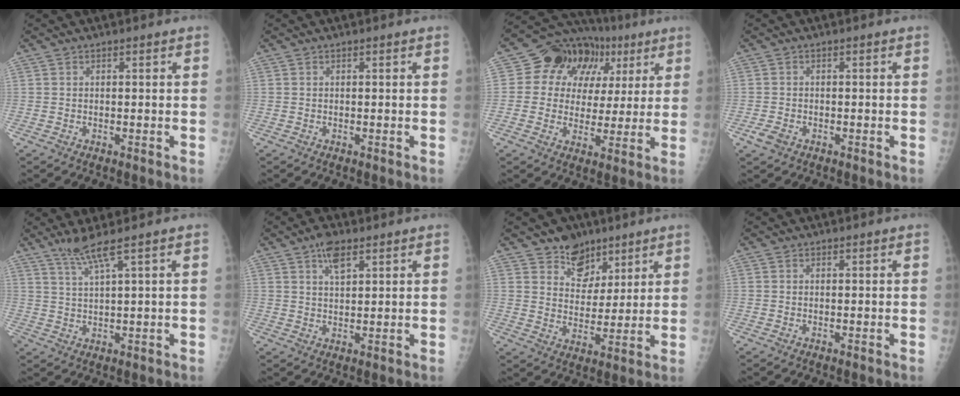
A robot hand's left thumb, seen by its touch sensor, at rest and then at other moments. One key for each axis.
{"total": 0.0}
{"total": 16.3, "fx": 5.5, "fy": 12.8, "fz": 8.4, "tx": -0.066, "ty": 0.024, "tz": 0.085}
{"total": 2.4, "fx": -1.2, "fy": 1.6, "fz": 1.3, "tx": -0.025, "ty": 0.000, "tz": -0.022}
{"total": 4.3, "fx": 3.0, "fy": -0.7, "fz": 2.9, "tx": -0.064, "ty": -0.014, "tz": 0.068}
{"total": 4.7, "fx": 2.7, "fy": 2.1, "fz": 3.2, "tx": -0.045, "ty": -0.011, "tz": 0.048}
{"total": 8.5, "fx": 5.9, "fy": 5.9, "fz": 1.5, "tx": 0.012, "ty": -0.039, "tz": 0.104}
{"total": 0.0}